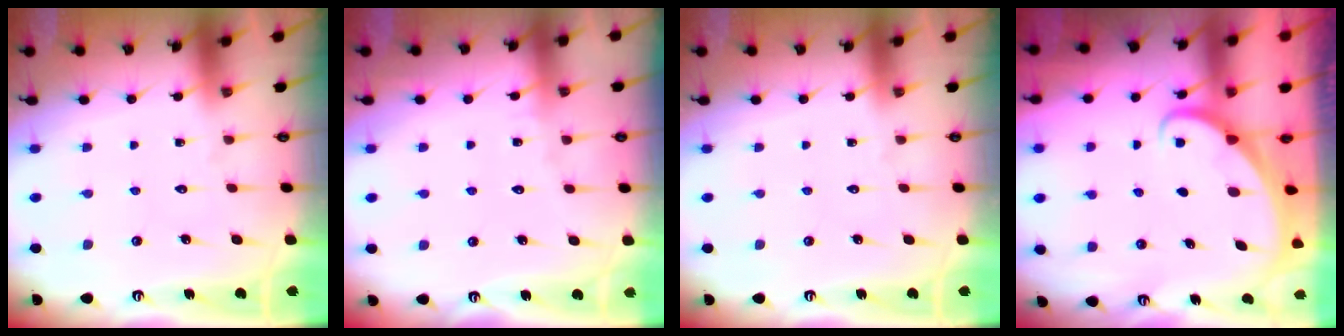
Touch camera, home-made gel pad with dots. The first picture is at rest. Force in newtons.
{"total": 2.5, "press": 2.5, "slide": 0.2}
{"total": 0.0}
{"total": 1.9, "press": 1.9, "slide": 0.1}